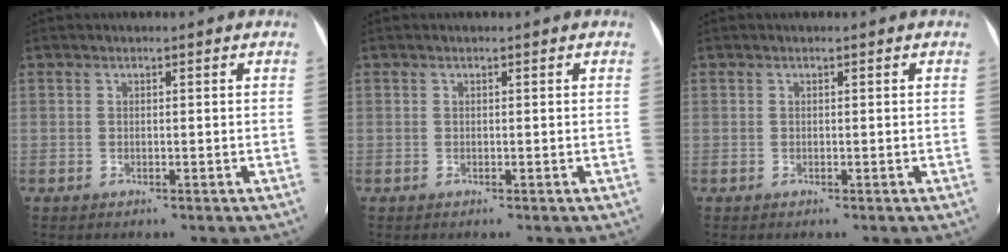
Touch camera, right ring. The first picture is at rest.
{"total": 0.0}
{"total": 0.0}